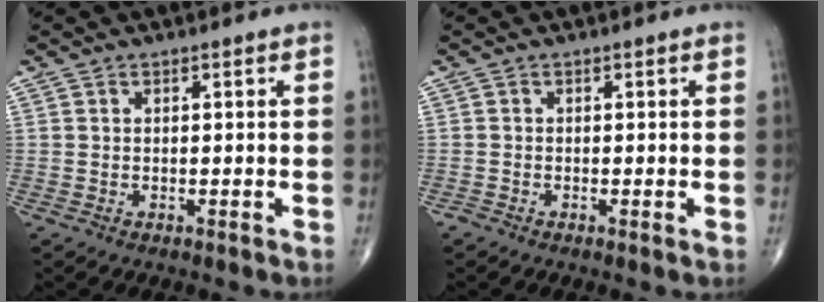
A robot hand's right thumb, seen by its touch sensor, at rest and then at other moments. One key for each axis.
{"total": 0.6, "fx": -0.4, "fy": 0.2, "fz": 0.4, "tx": -0.012, "ty": -0.004, "tz": -0.013}